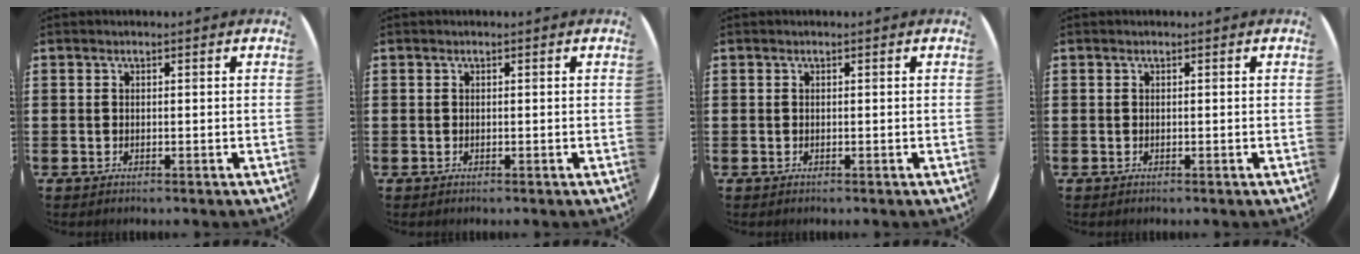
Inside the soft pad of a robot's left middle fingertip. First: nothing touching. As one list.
[{"total": 0.0}, {"total": 0.0}, {"total": 0.0}]